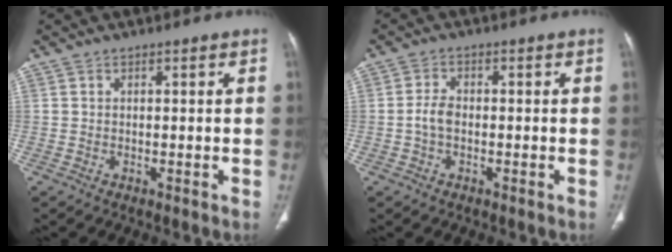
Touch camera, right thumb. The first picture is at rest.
{"total": 3.1, "force": [-0.6, 1.9, 2.3], "torque": [-0.046, 0.008, -0.017]}